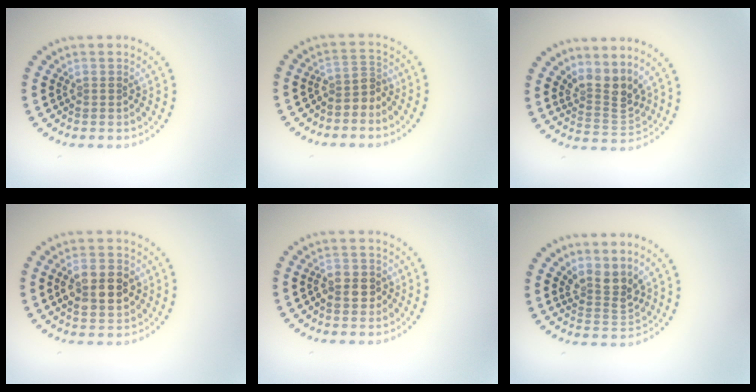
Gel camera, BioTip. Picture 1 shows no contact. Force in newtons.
{"total": 2.2, "press": 1.5, "slide": 1.6}
{"total": 3.1, "press": 2.2, "slide": 2.2}
{"total": 5.0, "press": 5.0, "slide": 0.2}
{"total": 2.6, "press": 2.5, "slide": 0.7}
{"total": 2.7, "press": 1.9, "slide": 1.9}